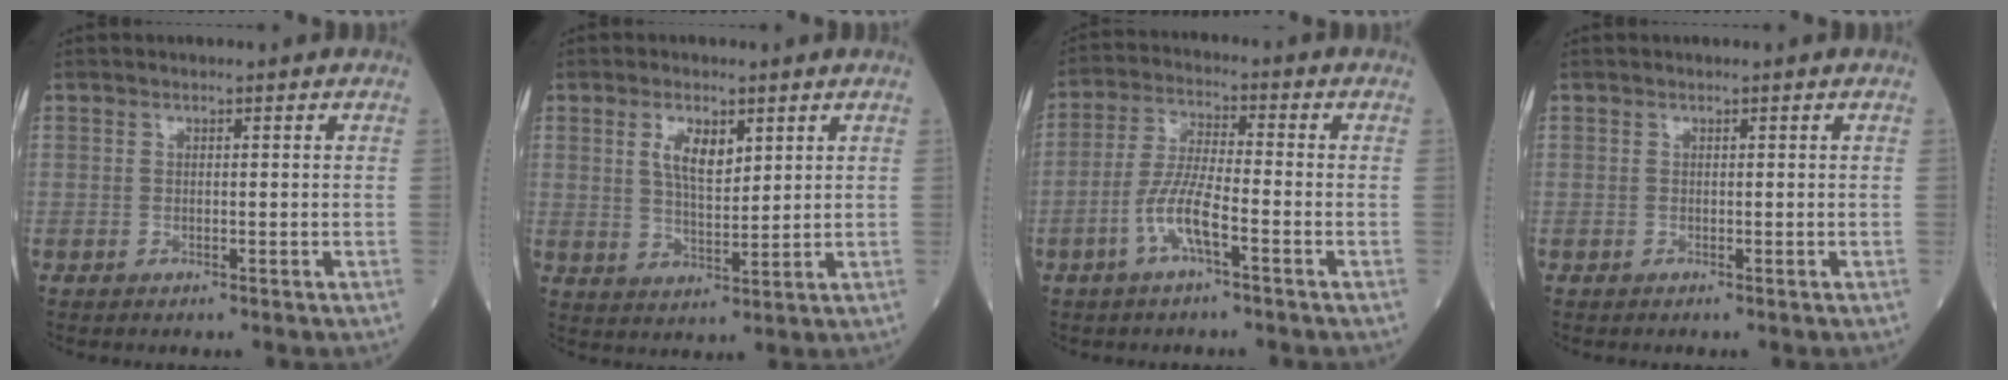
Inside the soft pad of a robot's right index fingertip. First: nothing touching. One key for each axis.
{"total": 5.7, "fx": 2.3, "fy": 2.2, "fz": 4.6, "tx": -0.089, "ty": 0.003, "tz": 0.046}
{"total": 7.0, "fx": -3.0, "fy": 1.0, "fz": 6.2, "tx": -0.131, "ty": 0.003, "tz": -0.062}
{"total": 0.0}